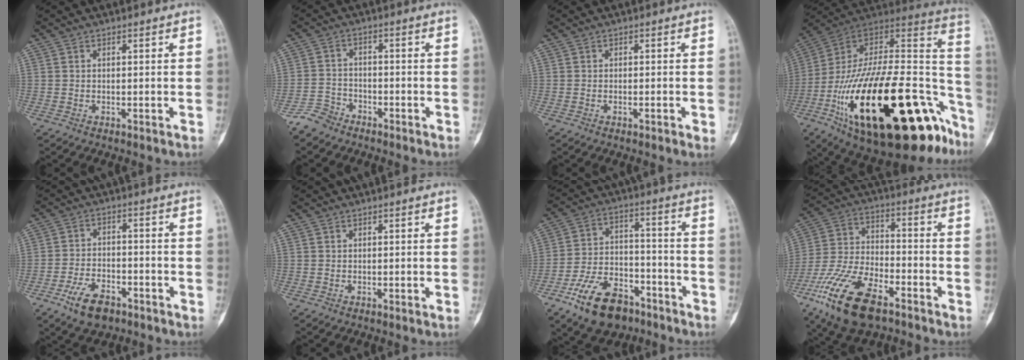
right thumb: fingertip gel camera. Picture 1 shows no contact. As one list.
[{"total": 4.0, "force": [-3.4, 2.0, 0.2], "torque": [0.001, 0.012, -0.075]}, {"total": 1.4, "force": [-0.4, 0.3, 1.3], "torque": [-0.022, -0.001, -0.006]}, {"total": 42.3, "force": [-16.3, 18.1, 34.6], "torque": [-0.477, 0.060, -0.256]}, {"total": 8.1, "force": [-4.8, 4.3, 4.9], "torque": [-0.083, 0.023, -0.083]}, {"total": 0.0}, {"total": 15.0, "force": [-9.3, 8.3, 8.3], "torque": [-0.130, 0.066, -0.160]}, {"total": 18.0, "force": [-10.4, 8.0, 12.3], "torque": [-0.247, 0.036, -0.195]}]